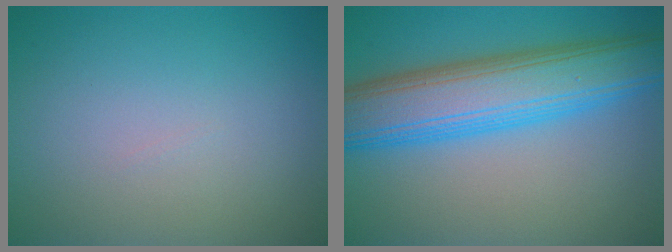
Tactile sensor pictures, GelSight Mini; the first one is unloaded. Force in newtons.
{"total": 9.5, "press": 9.5, "slide": 0.2}